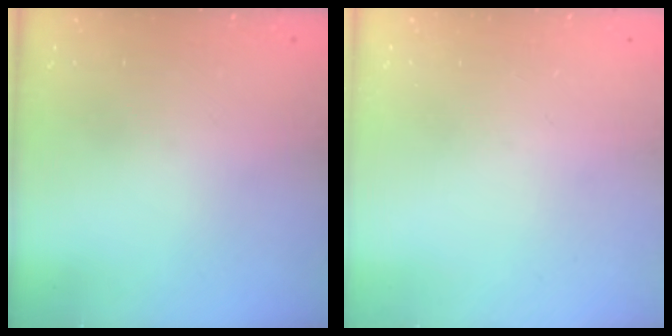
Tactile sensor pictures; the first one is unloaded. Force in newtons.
{"total": 0.0}